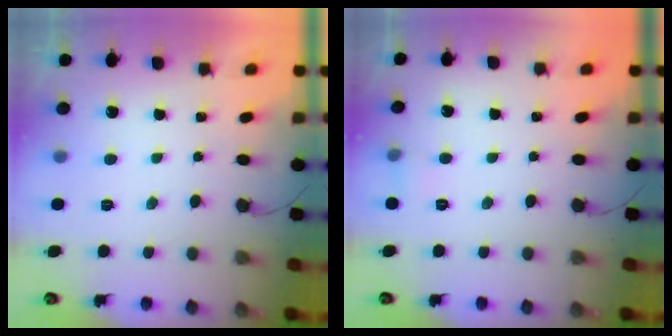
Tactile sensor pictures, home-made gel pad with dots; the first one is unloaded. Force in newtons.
{"total": 3.9, "press": 3.7, "slide": 1.1}